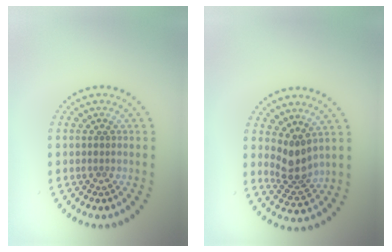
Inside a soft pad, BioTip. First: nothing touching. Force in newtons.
{"total": 2.9, "press": 2.2, "slide": 1.9}